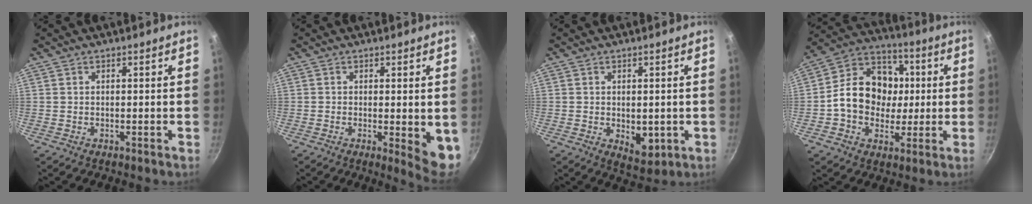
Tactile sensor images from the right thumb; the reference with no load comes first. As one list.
[{"total": 6.3, "force": [-0.6, 1.8, 6.0], "torque": [-0.070, -0.013, -0.005]}, {"total": 5.5, "force": [-0.8, 3.4, 4.3], "torque": [-0.049, -0.012, -0.003]}, {"total": 16.1, "force": [0.0, 13.2, 9.2], "torque": [-0.118, 0.024, -0.016]}]